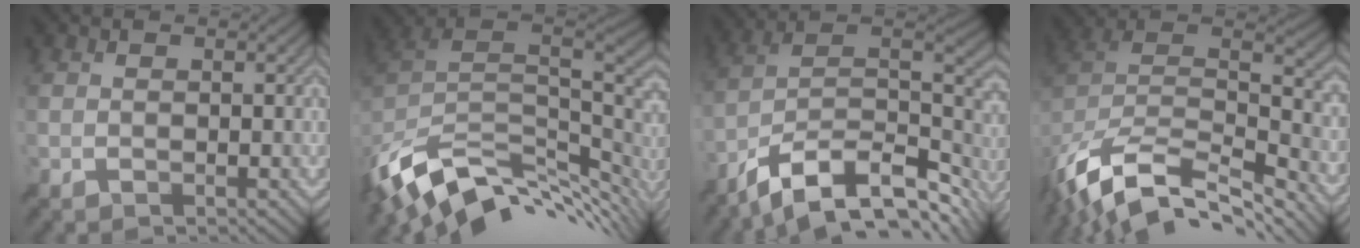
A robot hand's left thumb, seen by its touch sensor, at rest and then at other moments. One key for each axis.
{"total": 13.0, "fx": -4.8, "fy": 7.9, "fz": 9.1, "tx": -0.209, "ty": -0.028, "tz": -0.070}
{"total": 15.1, "fx": -8.7, "fy": 6.6, "fz": 10.5, "tx": -0.234, "ty": -0.012, "tz": -0.141}
{"total": 14.1, "fx": -9.2, "fy": 7.0, "fz": 8.1, "tx": -0.212, "ty": -0.025, "tz": -0.141}